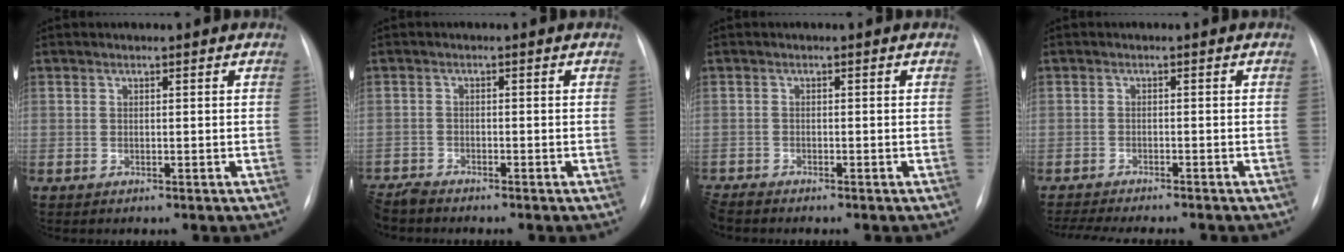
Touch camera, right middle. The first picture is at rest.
{"total": 3.1, "force": [-3.1, 0.1, 0.4], "torque": [-0.006, -0.015, -0.060]}
{"total": 2.0, "force": [-2.0, 0.0, 0.4], "torque": [-0.010, -0.011, -0.038]}
{"total": 10.7, "force": [-9.6, 1.2, 4.7], "torque": [-0.061, -0.014, -0.131]}